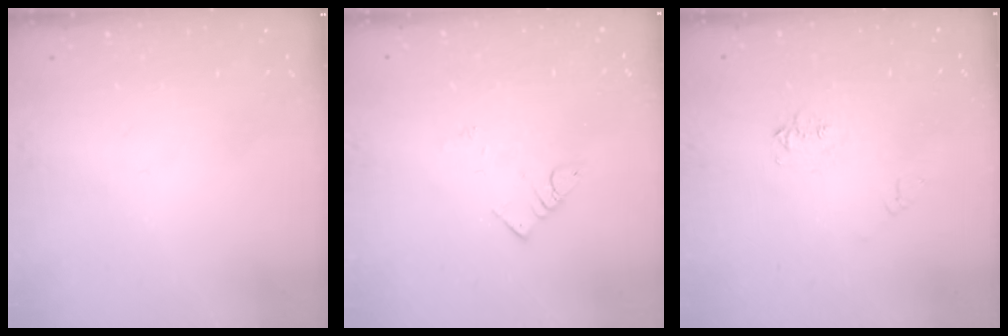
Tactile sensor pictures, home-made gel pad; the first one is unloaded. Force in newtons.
{"total": 3.6, "press": 3.6, "slide": 0.3}
{"total": 5.0, "press": 5.0, "slide": 0.6}